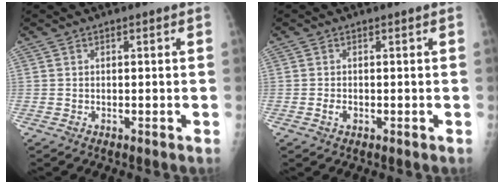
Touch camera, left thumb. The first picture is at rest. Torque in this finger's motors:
{"motor_torque": [-0.33, -0.07, 0.17, 0.07, 0.04]}